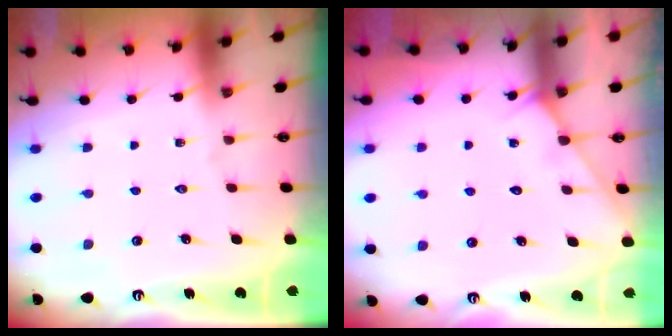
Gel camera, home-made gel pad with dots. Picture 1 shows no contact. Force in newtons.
{"total": 3.0, "press": 3.0, "slide": 0.3}